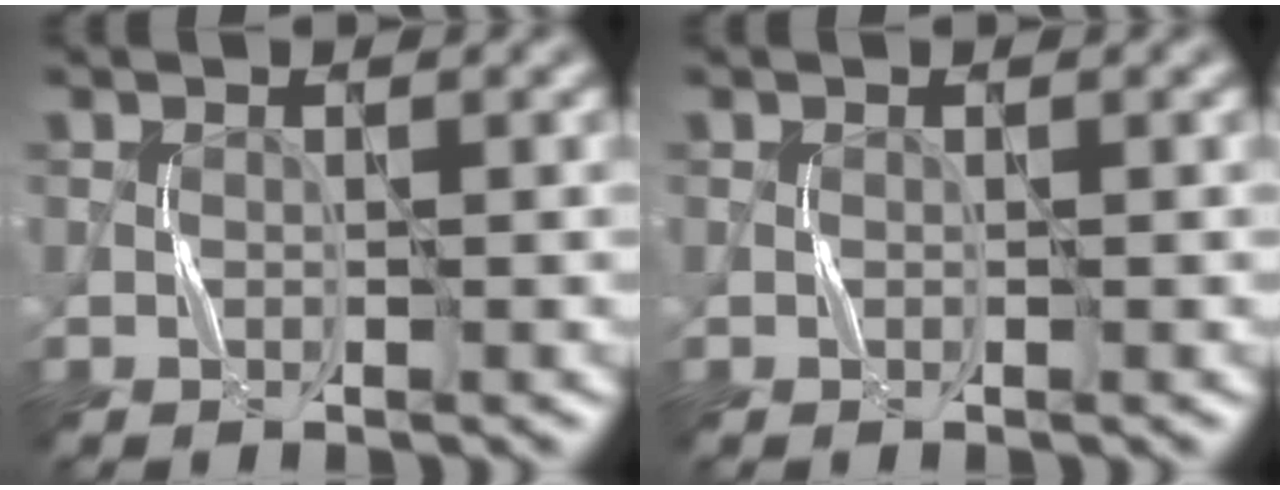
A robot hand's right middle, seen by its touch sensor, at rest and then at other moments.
{"total": 0.0}